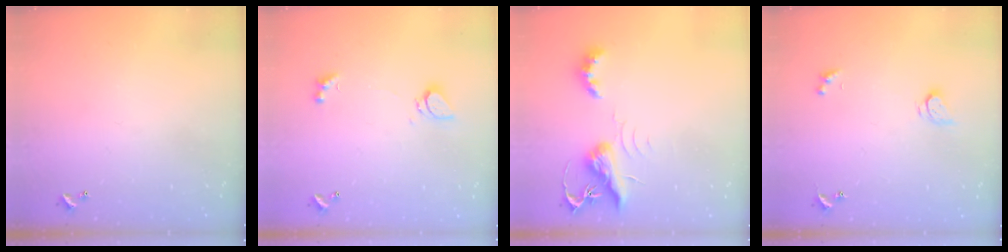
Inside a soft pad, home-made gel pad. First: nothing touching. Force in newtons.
{"total": 1.0, "press": 0.9, "slide": 0.4}
{"total": 6.6, "press": 6.6, "slide": 0.3}
{"total": 2.6, "press": 2.6, "slide": 0.2}